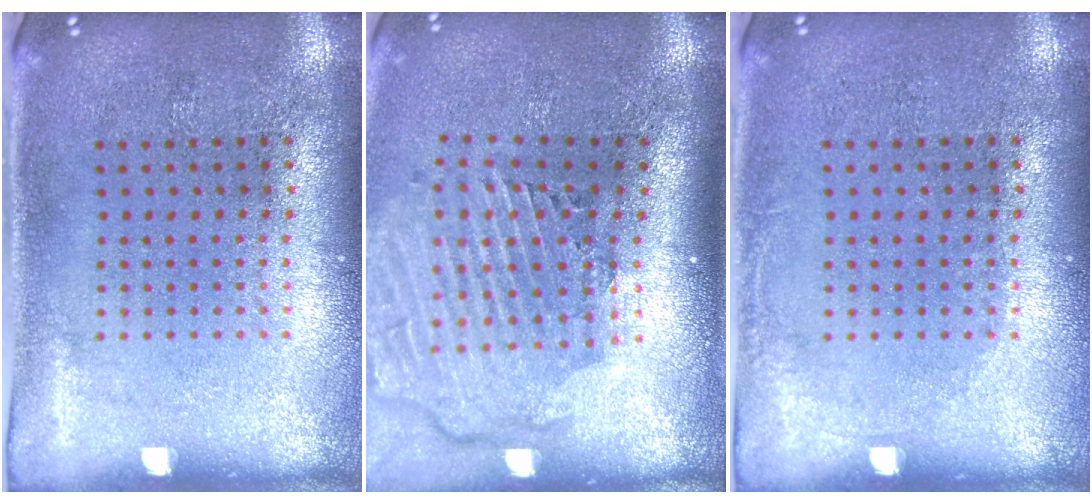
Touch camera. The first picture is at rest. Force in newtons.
{"total": 2.9, "press": 2.2, "slide": 1.8}
{"total": 0.7, "press": 0.7, "slide": 0.1}